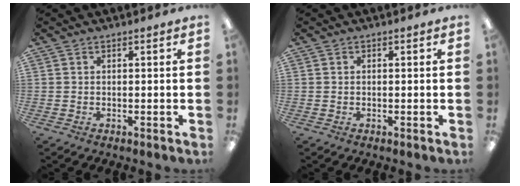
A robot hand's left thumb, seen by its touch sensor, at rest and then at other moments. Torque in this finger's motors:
{"motor_torque": [-0.07, 0.14, 0.10, -0.08, 0.00]}